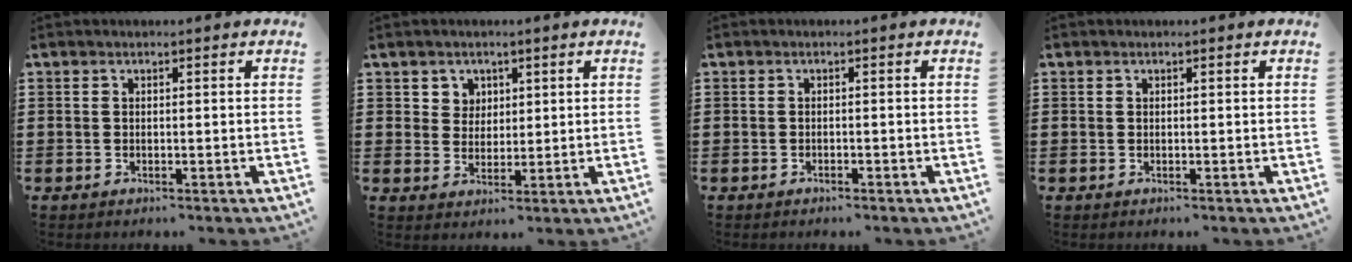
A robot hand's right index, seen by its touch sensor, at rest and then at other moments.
{"total": 3.3, "force": [1.7, 2.9, 0.2], "torque": [-0.012, 0.008, 0.028]}
{"total": 0.6, "force": [-0.6, 0.0, 0.2], "torque": [-0.006, -0.004, -0.012]}
{"total": 0.0}